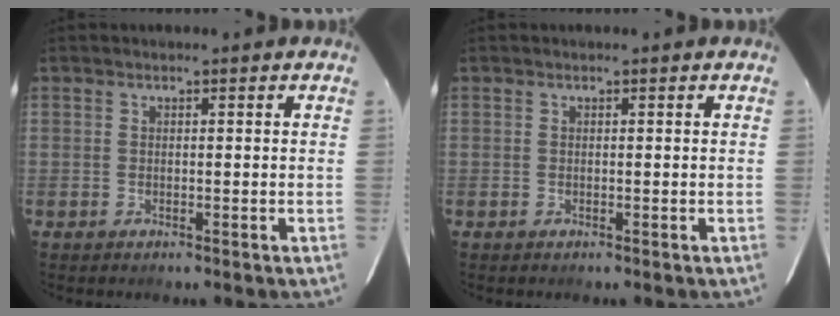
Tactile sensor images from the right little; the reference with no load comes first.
{"total": 0.0}